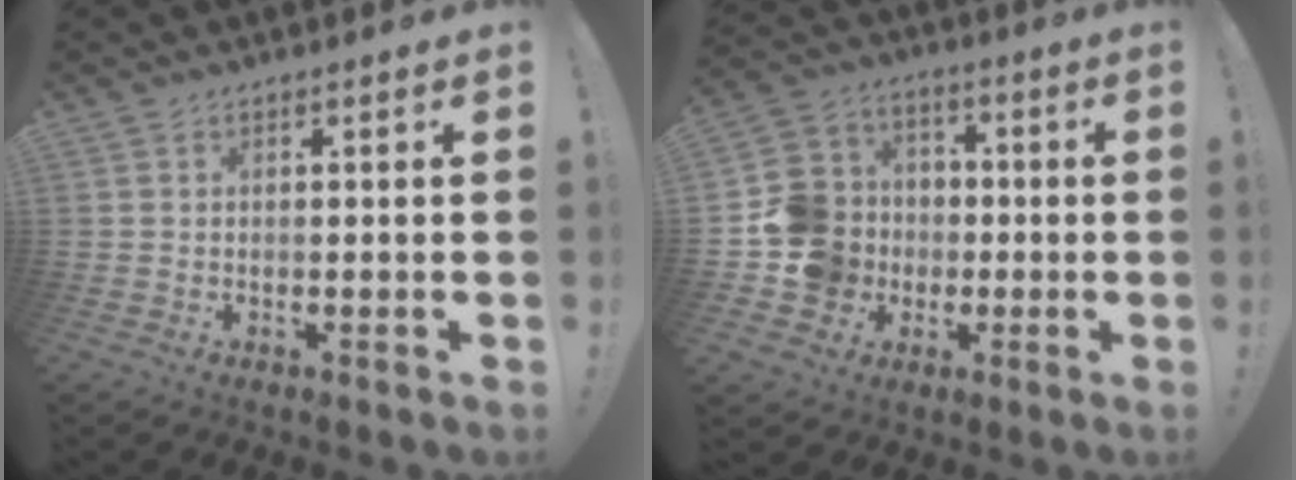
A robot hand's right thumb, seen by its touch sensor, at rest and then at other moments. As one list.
[{"total": 15.0, "force": [-3.4, 13.9, 4.5], "torque": [-0.079, 0.031, -0.044]}]